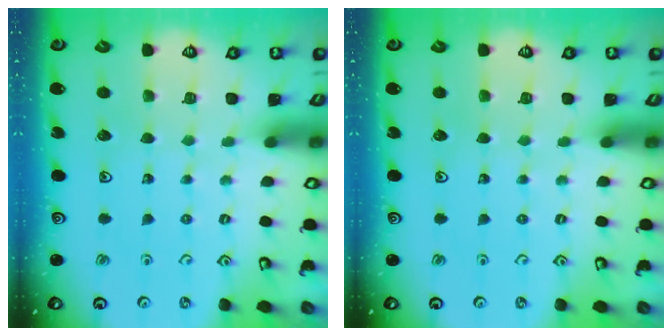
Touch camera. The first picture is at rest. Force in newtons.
{"total": 0.0}